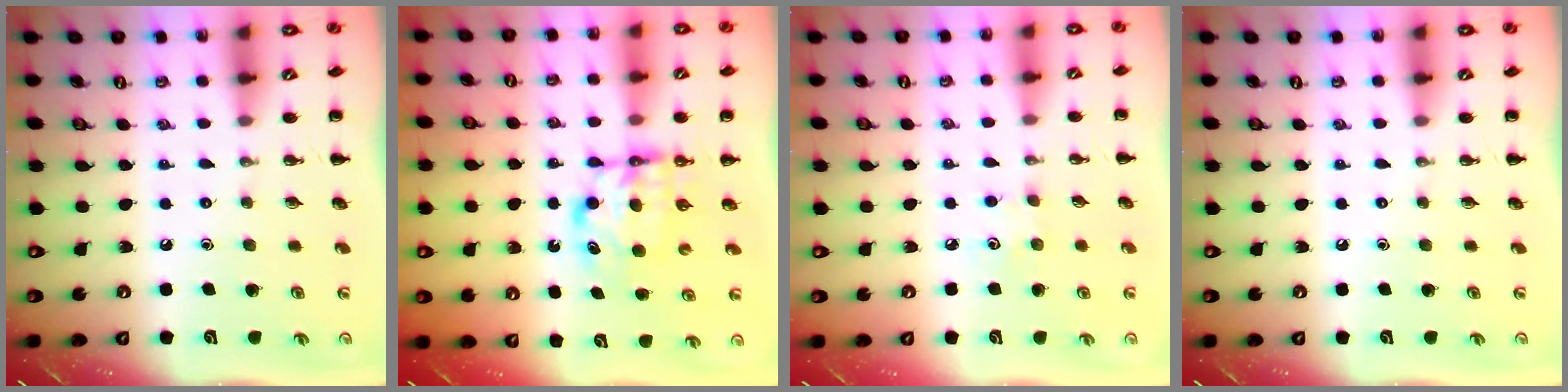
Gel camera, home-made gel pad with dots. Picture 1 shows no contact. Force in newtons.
{"total": 6.4, "press": 6.4, "slide": 0.4}
{"total": 4.3, "press": 4.1, "slide": 1.1}
{"total": 0.0}